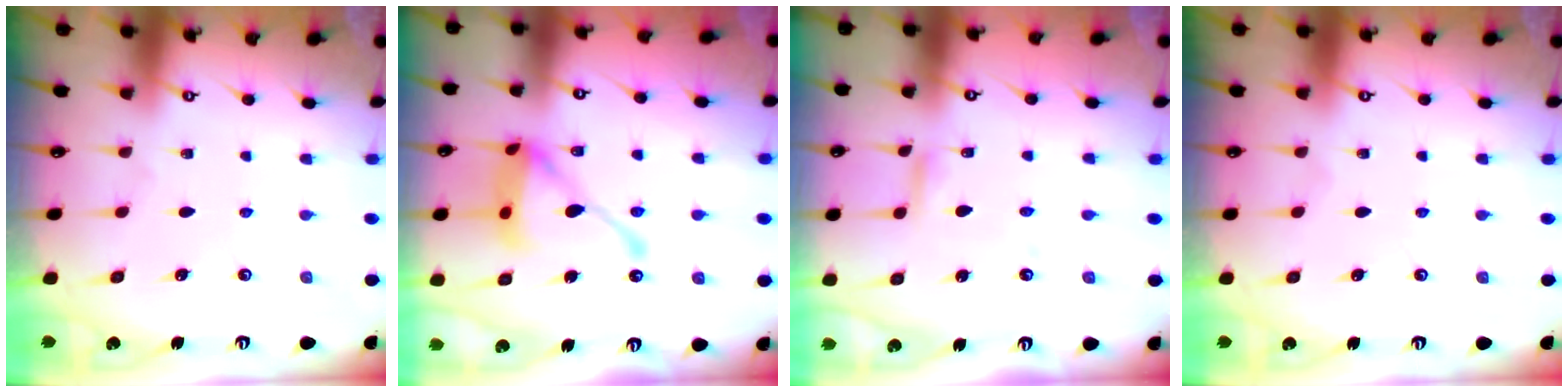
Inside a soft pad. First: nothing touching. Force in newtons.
{"total": 15.3, "press": 15.3, "slide": 1.4}
{"total": 4.5, "press": 4.5, "slide": 0.4}
{"total": 0.0}